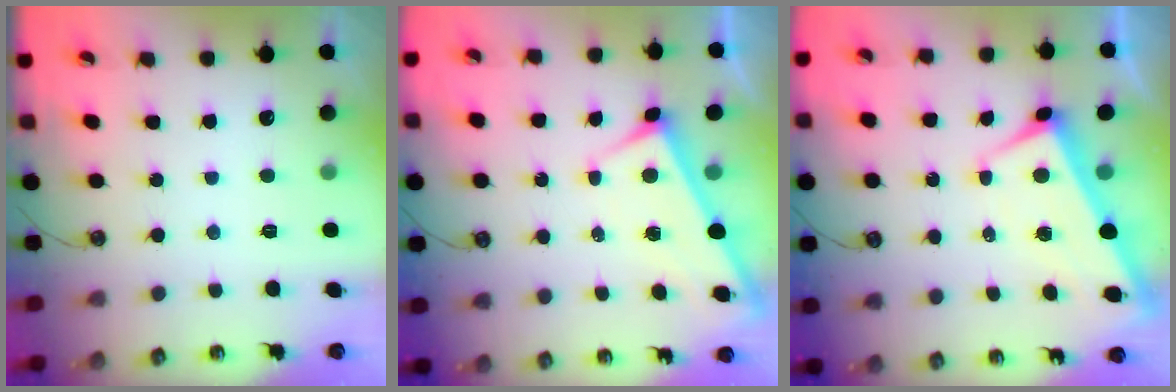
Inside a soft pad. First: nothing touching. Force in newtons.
{"total": 2.8, "press": 2.8, "slide": 0.4}
{"total": 0.9, "press": 0.2, "slide": 0.9}